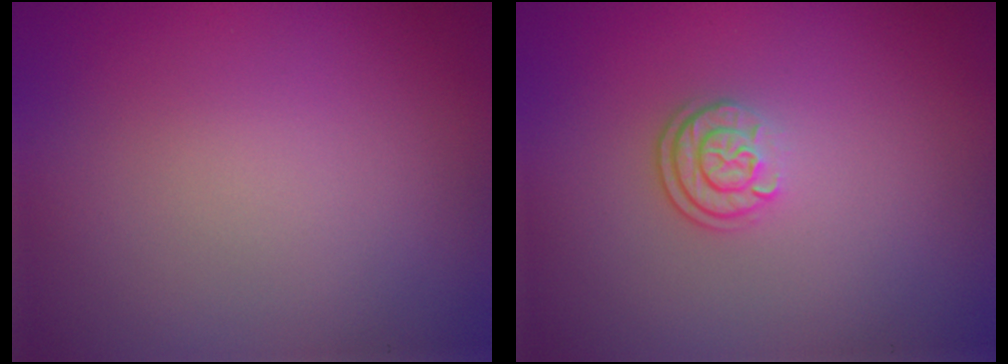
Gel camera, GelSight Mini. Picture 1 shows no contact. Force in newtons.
{"total": 2.3, "press": 1.7, "slide": 1.5}